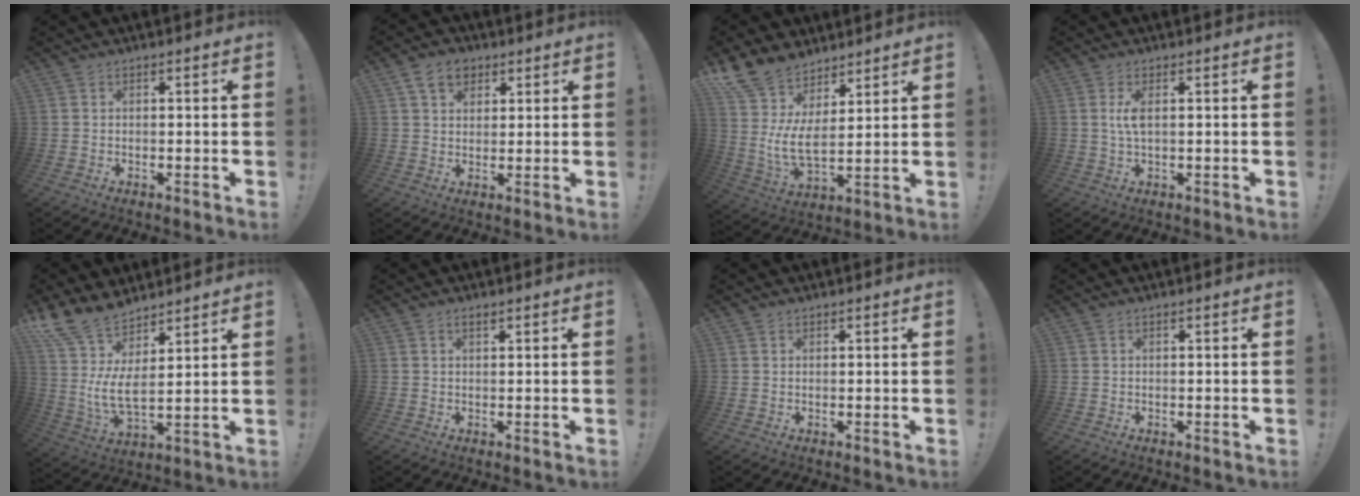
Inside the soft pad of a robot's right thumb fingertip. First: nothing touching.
{"total": 7.9, "force": [4.0, 5.8, 3.4], "torque": [-0.045, -0.010, 0.077]}
{"total": 13.1, "force": [7.5, 6.5, 8.6], "torque": [-0.181, -0.057, 0.141]}
{"total": 3.9, "force": [0.6, 1.1, 3.7], "torque": [-0.073, -0.003, 0.006]}
{"total": 12.1, "force": [7.5, 4.5, 8.4], "torque": [-0.185, -0.062, 0.138]}
{"total": 1.2, "force": [0.8, 0.4, 0.8], "torque": [-0.014, -0.001, 0.014]}
{"total": 0.6, "force": [0.5, 0.3, 0.0], "torque": [0.006, -0.002, 0.010]}
{"total": 0.0}